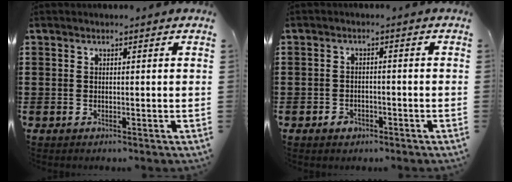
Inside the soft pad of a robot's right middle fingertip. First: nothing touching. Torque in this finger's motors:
{"motor_torque": [1.06, 0.85, -0.02, 0.00]}